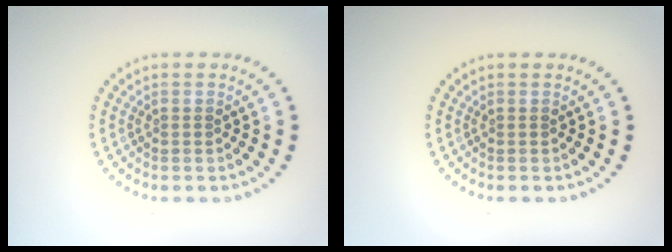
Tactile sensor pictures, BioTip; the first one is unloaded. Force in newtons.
{"total": 0.0}